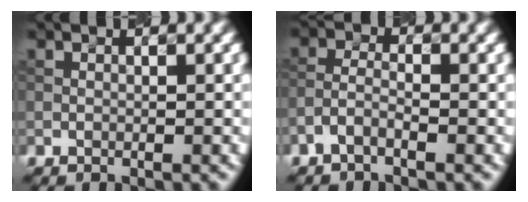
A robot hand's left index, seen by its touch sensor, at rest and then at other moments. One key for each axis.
{"total": 2.0, "fx": -1.4, "fy": 0.8, "fz": 1.2, "tx": -0.034, "ty": 0.007, "tz": -0.034}